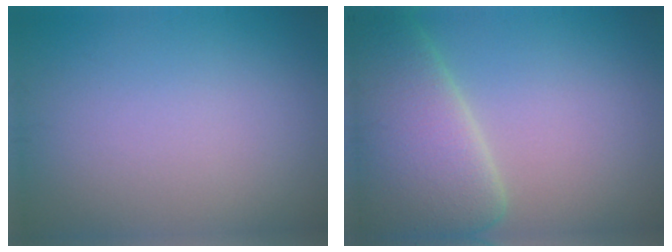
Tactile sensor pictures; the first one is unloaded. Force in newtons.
{"total": 10.0, "press": 9.9, "slide": 0.6}